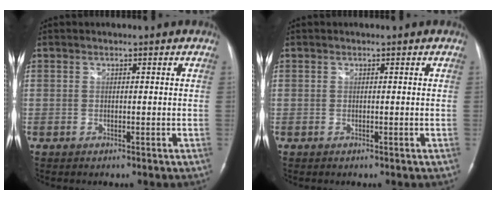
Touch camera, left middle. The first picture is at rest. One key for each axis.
{"total": 0.0}